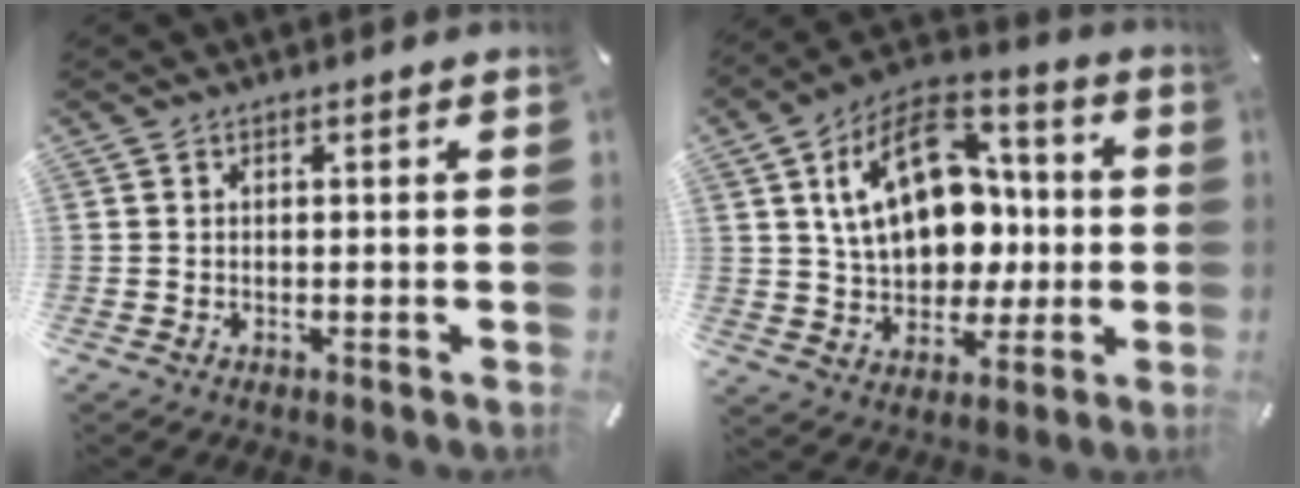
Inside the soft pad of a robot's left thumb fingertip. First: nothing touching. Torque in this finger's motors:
{"motor_torque": [2.51, 2.50, 0.89, -0.55, 0.39]}